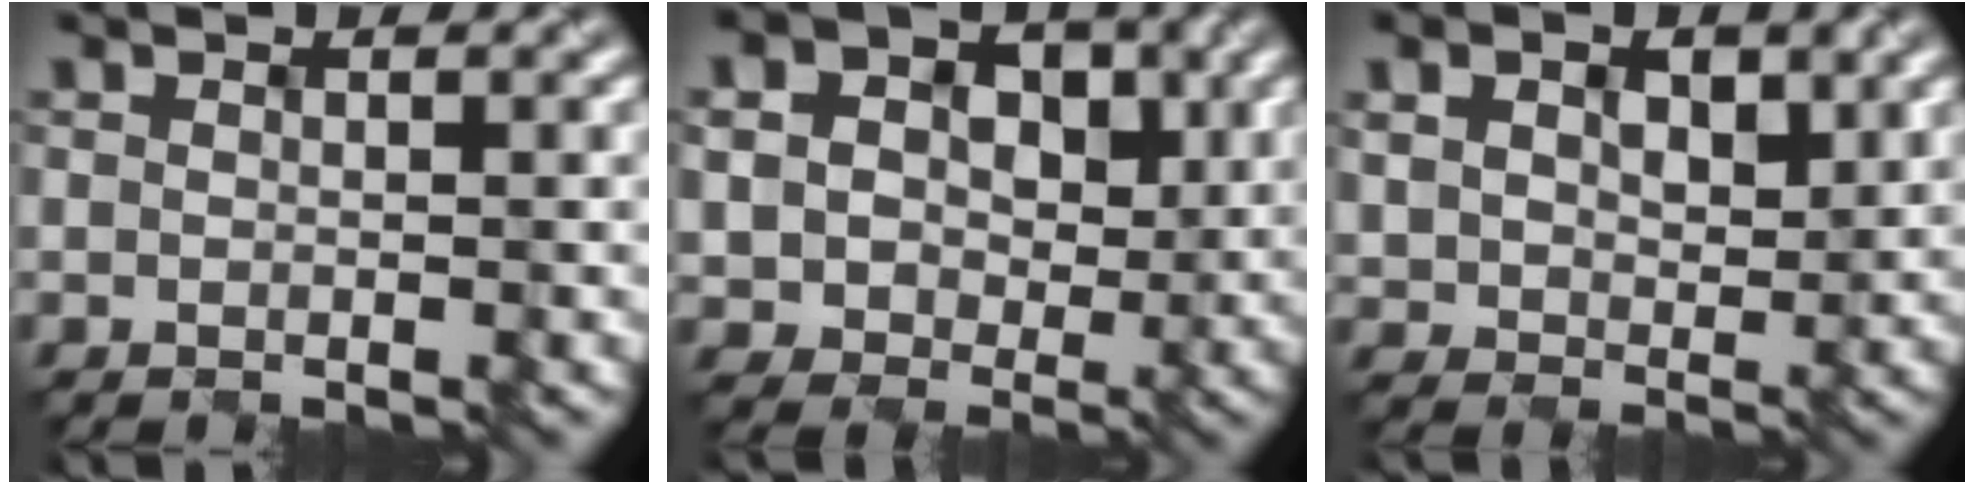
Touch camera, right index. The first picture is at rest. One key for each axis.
{"total": 9.4, "fx": 2.6, "fy": 7.7, "fz": 4.8, "tx": -0.096, "ty": 0.016, "tz": 0.044}
{"total": 4.9, "fx": 1.7, "fy": 3.6, "fz": 2.9, "tx": -0.065, "ty": 0.000, "tz": 0.026}